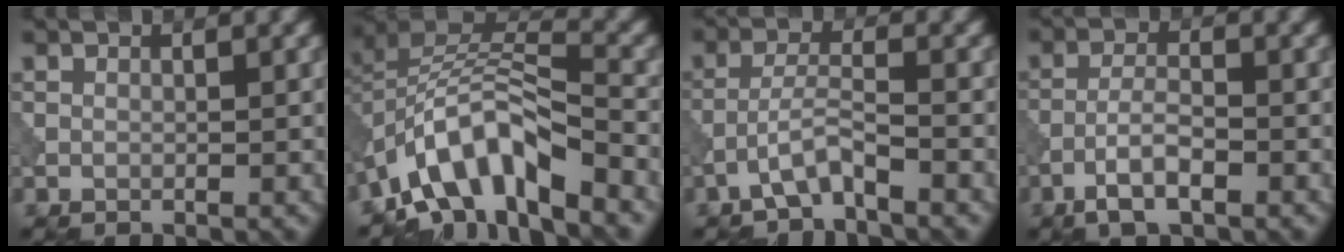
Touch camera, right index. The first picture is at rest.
{"total": 9.8, "force": [-6.1, 3.8, 6.6], "torque": [-0.108, 0.004, -0.126]}
{"total": 2.9, "force": [-2.1, 0.4, 2.0], "torque": [-0.040, 0.013, -0.047]}
{"total": 3.5, "force": [-1.9, 0.9, 2.7], "torque": [-0.056, 0.006, -0.043]}